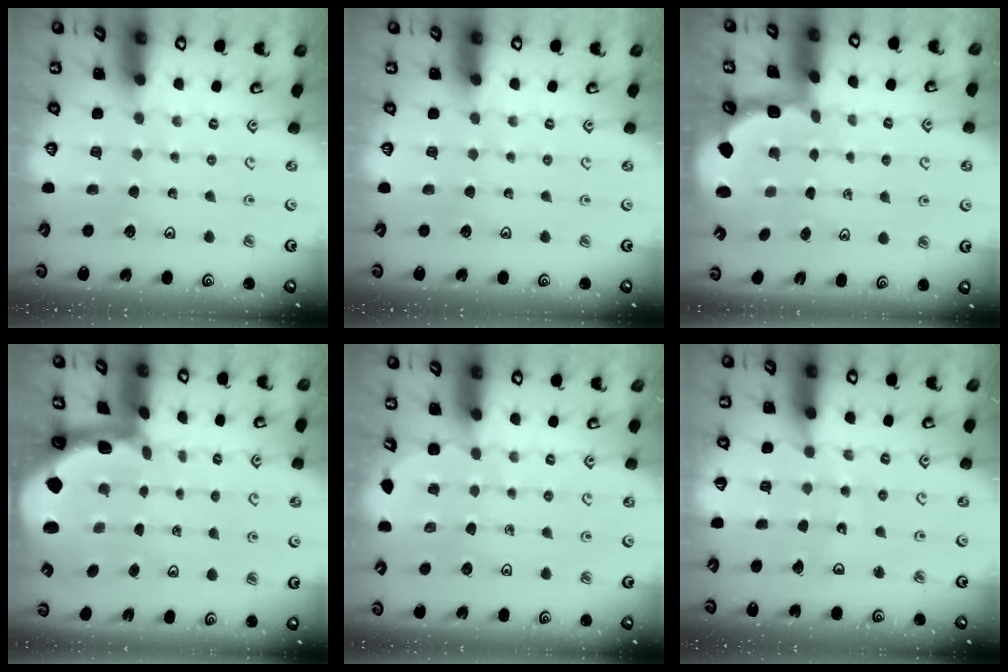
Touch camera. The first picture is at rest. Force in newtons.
{"total": 0.0}
{"total": 2.6, "press": 1.8, "slide": 1.9}
{"total": 1.9, "press": 1.9, "slide": 0.4}
{"total": 2.6, "press": 2.4, "slide": 1.0}
{"total": 7.1, "press": 7.0, "slide": 0.8}